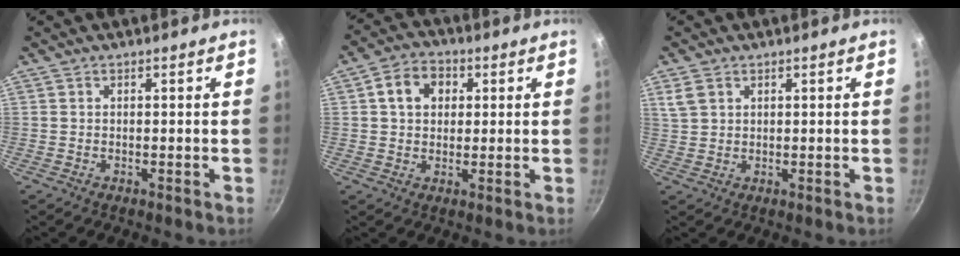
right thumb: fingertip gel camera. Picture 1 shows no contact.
{"total": 7.4, "force": [2.0, 5.8, 4.2], "torque": [-0.047, 0.009, 0.024]}
{"total": 3.8, "force": [1.8, 2.7, 2.0], "torque": [-0.033, -0.002, 0.040]}